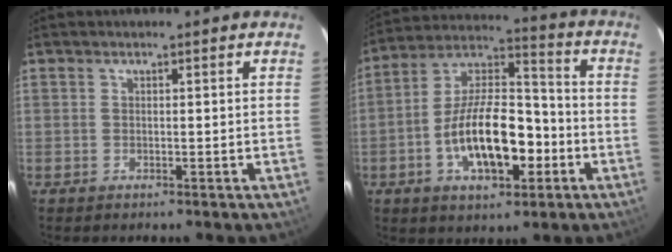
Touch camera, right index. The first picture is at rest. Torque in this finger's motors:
{"motor_torque": [1.26, -0.88, 1.05, 0.21]}